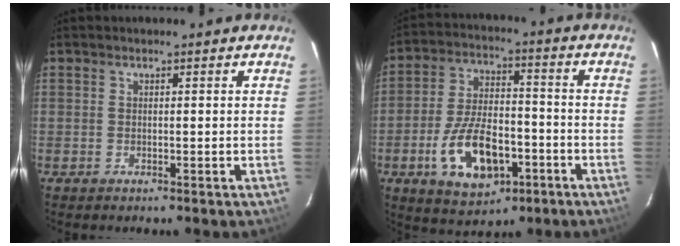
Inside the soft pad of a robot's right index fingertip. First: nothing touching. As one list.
[{"total": 14.2, "force": [-5.7, 7.2, 10.8], "torque": [-0.221, 0.005, -0.087]}]